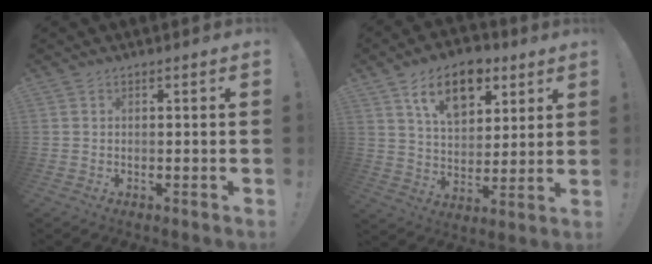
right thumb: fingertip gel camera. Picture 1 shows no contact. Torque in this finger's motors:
{"motor_torque": [-0.25, 0.53, 0.94, 0.60, 0.03]}